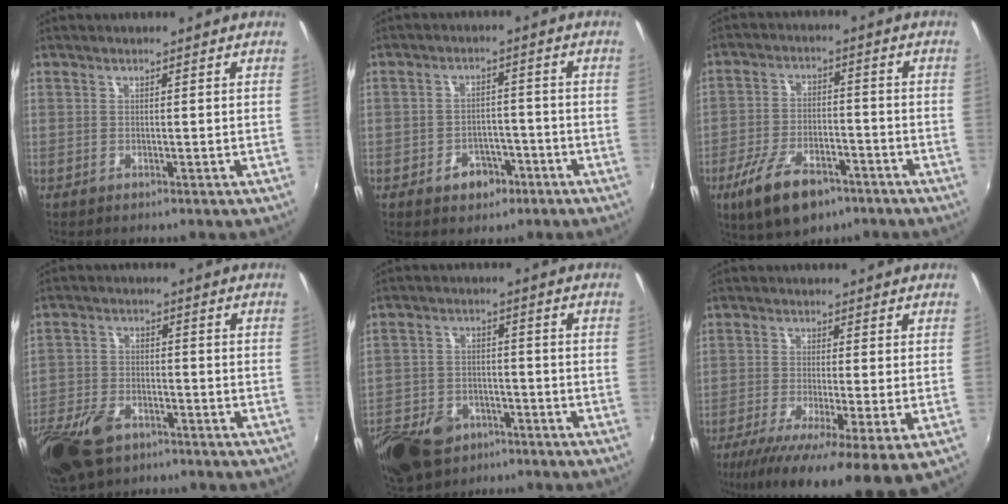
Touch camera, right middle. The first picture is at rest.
{"total": 5.4, "force": [-3.1, 3.8, 2.2], "torque": [-0.047, 0.009, -0.033]}
{"total": 12.8, "force": [-7.8, 5.8, 8.2], "torque": [-0.178, -0.021, -0.134]}
{"total": 12.9, "force": [-7.9, 7.2, 7.1], "torque": [-0.180, -0.020, -0.151]}
{"total": 16.3, "force": [-9.6, 10.6, 7.8], "torque": [-0.210, -0.013, -0.159]}
{"total": 12.6, "force": [-5.5, 2.2, 11.1], "torque": [-0.212, -0.049, -0.091]}